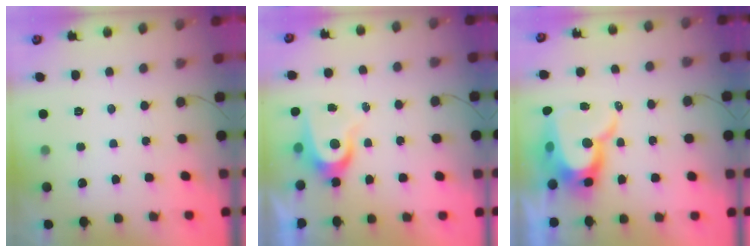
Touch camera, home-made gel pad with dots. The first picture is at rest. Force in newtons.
{"total": 7.7, "press": 7.7, "slide": 0.3}
{"total": 13.8, "press": 13.8, "slide": 1.0}